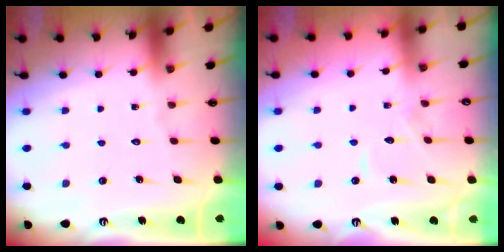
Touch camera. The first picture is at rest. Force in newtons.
{"total": 6.1, "press": 6.1, "slide": 0.5}